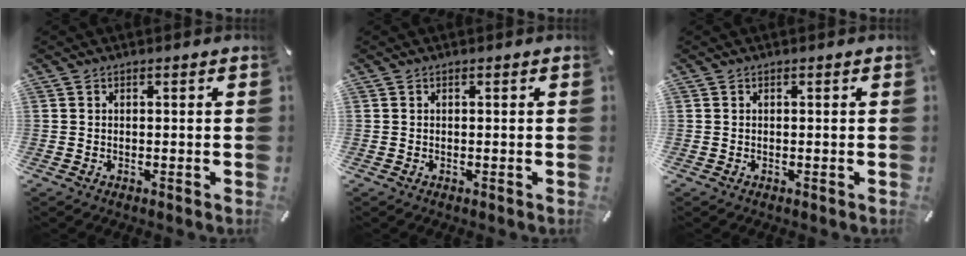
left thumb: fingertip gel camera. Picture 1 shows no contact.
{"total": 0.0}
{"total": 0.0}